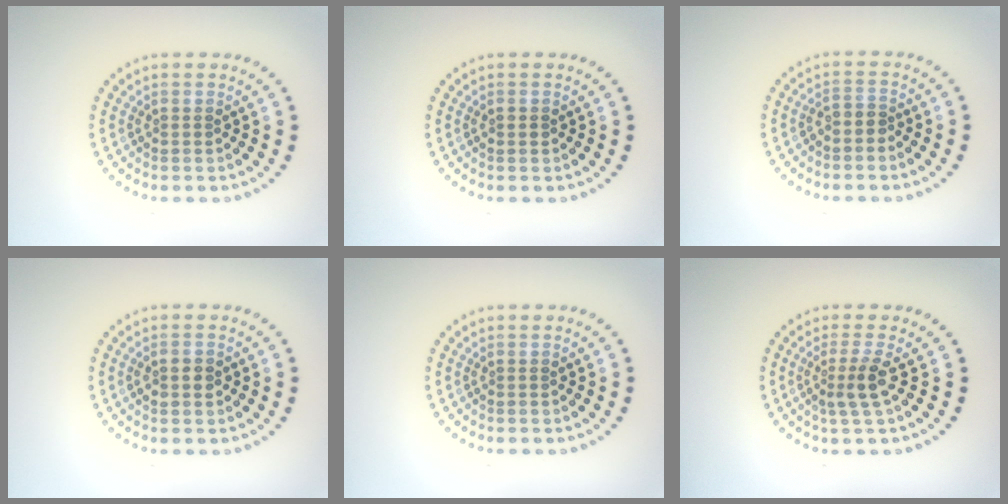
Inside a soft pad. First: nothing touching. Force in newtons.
{"total": 0.7, "press": 0.7, "slide": 0.1}
{"total": 1.0, "press": 0.6, "slide": 0.8}
{"total": 1.4, "press": 1.4, "slide": 0.4}
{"total": 0.0}
{"total": 2.3, "press": 1.7, "slide": 1.5}